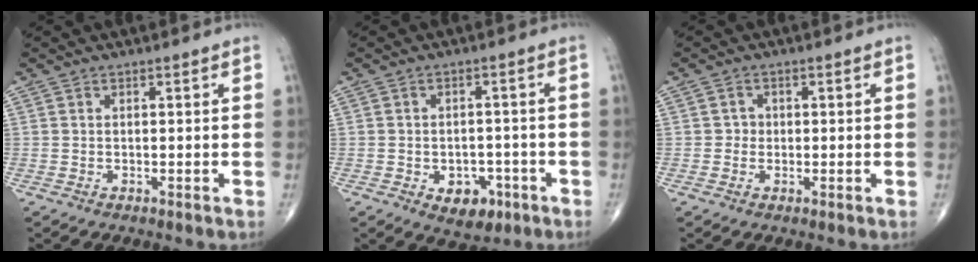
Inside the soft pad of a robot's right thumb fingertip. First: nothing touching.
{"total": 6.5, "force": [-2.7, 4.4, 3.8], "torque": [-0.023, 0.018, -0.030]}
{"total": 1.7, "force": [-0.1, 1.6, 0.4], "torque": [0.005, 0.006, -0.006]}